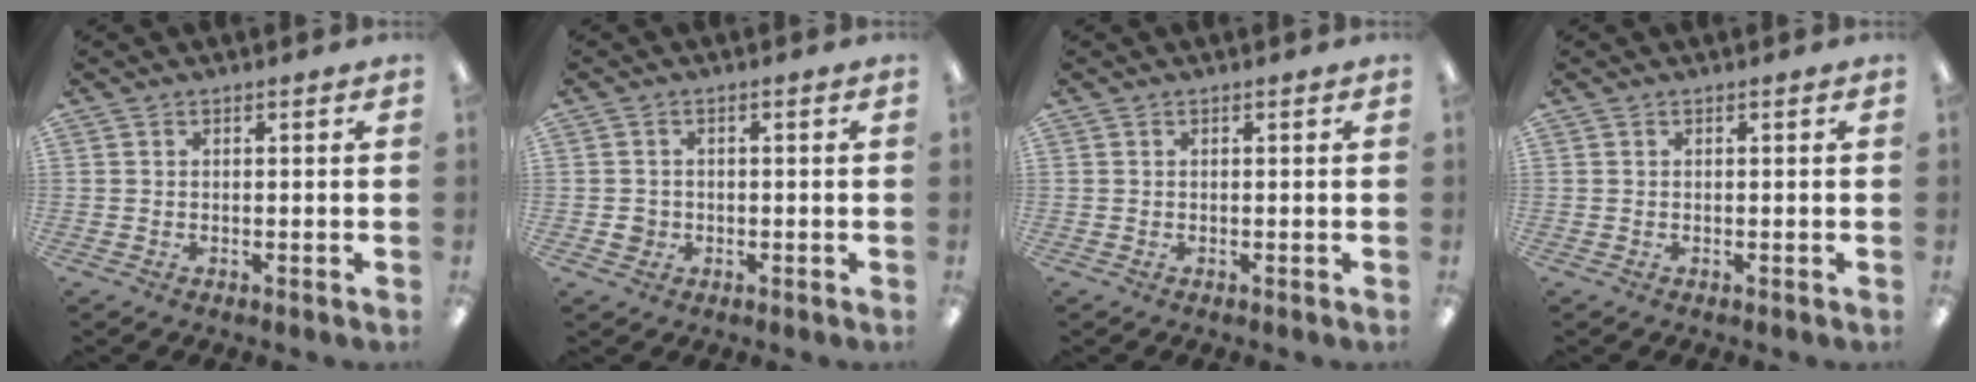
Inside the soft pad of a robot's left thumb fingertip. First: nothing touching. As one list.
[{"total": 2.4, "force": [-0.6, 2.2, 0.7], "torque": [-0.014, 0.002, -0.013]}, {"total": 0.0}, {"total": 0.0}]